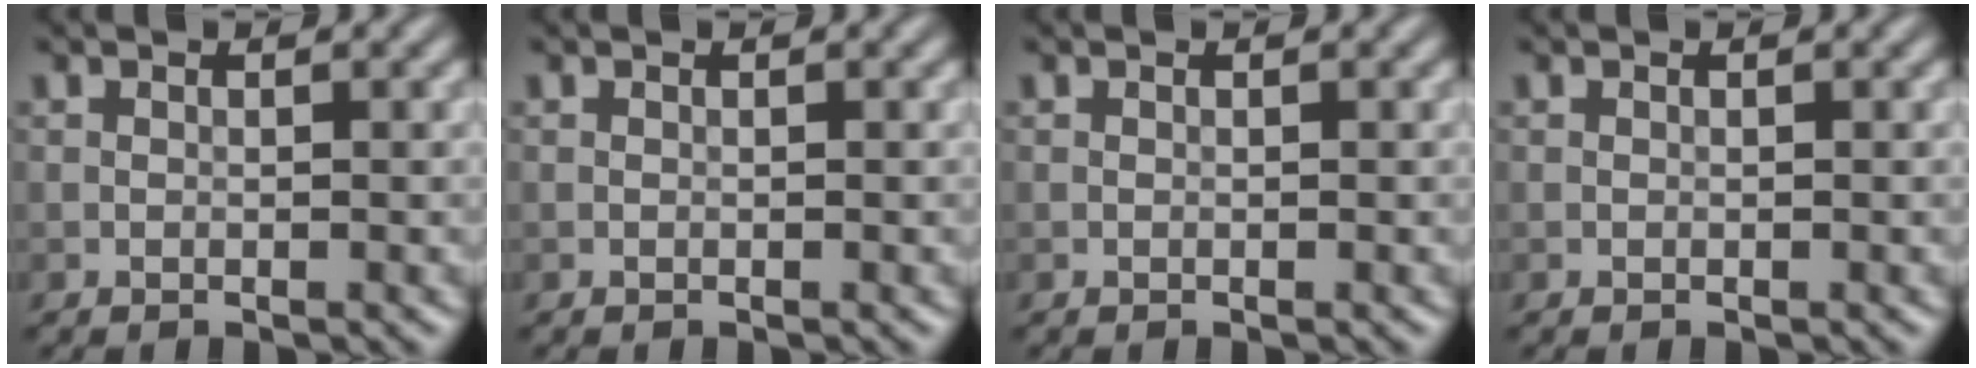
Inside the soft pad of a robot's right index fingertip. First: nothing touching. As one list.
[{"total": 0.0}, {"total": 0.0}, {"total": 0.0}]